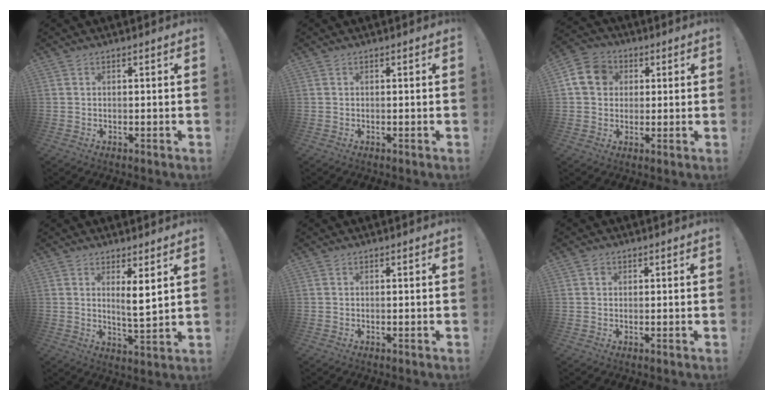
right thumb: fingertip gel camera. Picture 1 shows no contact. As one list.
[{"total": 0.0}, {"total": 10.0, "force": [2.4, 8.4, 4.9], "torque": [-0.076, 0.008, 0.054]}, {"total": 5.6, "force": [2.9, 0.6, 4.8], "torque": [-0.071, -0.024, 0.046]}, {"total": 0.0}, {"total": 1.2, "force": [0.4, 1.1, 0.3], "torque": [0.002, -0.001, 0.006]}]